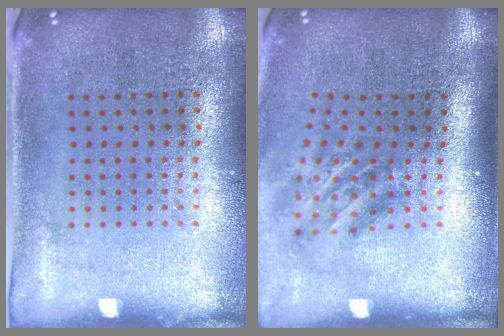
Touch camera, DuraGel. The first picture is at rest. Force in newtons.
{"total": 1.9, "press": 1.2, "slide": 1.5}